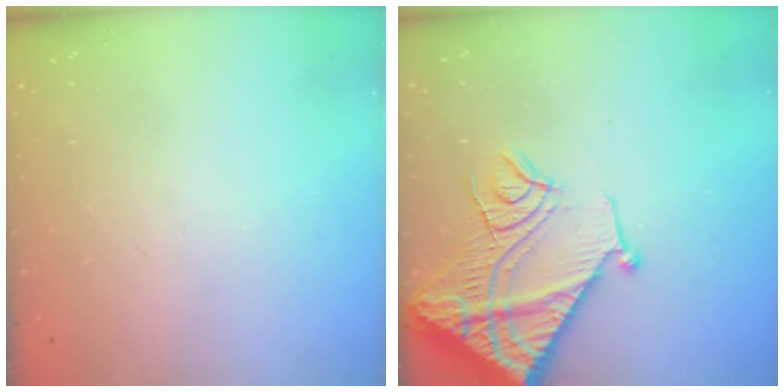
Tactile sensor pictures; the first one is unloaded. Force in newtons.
{"total": 19.7, "press": 19.6, "slide": 2.1}